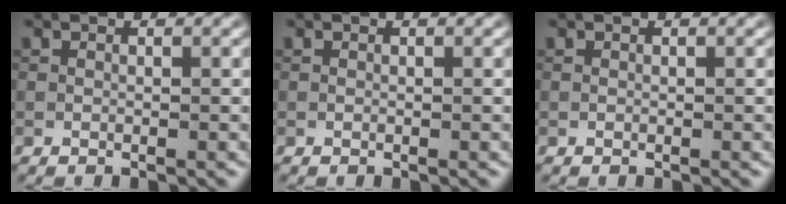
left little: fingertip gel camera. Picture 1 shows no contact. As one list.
[{"total": 0.0}, {"total": 0.0}]